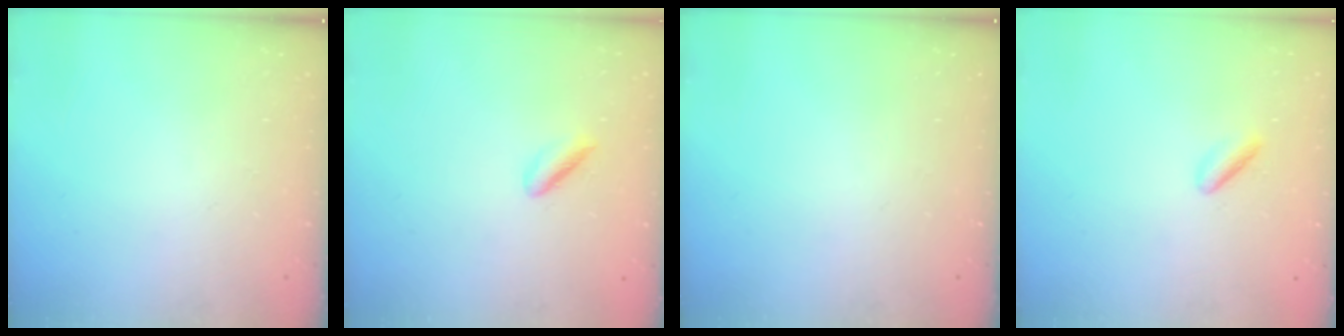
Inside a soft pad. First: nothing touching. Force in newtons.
{"total": 2.3, "press": 2.1, "slide": 1.0}
{"total": 0.0}
{"total": 2.5, "press": 2.3, "slide": 0.8}